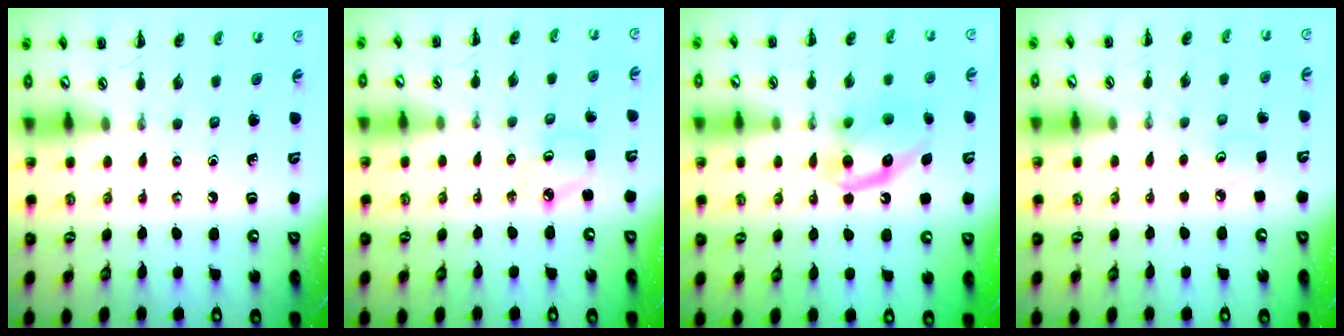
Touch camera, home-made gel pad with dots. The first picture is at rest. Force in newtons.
{"total": 2.8, "press": 2.7, "slide": 0.6}
{"total": 13.5, "press": 13.3, "slide": 1.9}
{"total": 3.6, "press": 3.5, "slide": 1.0}